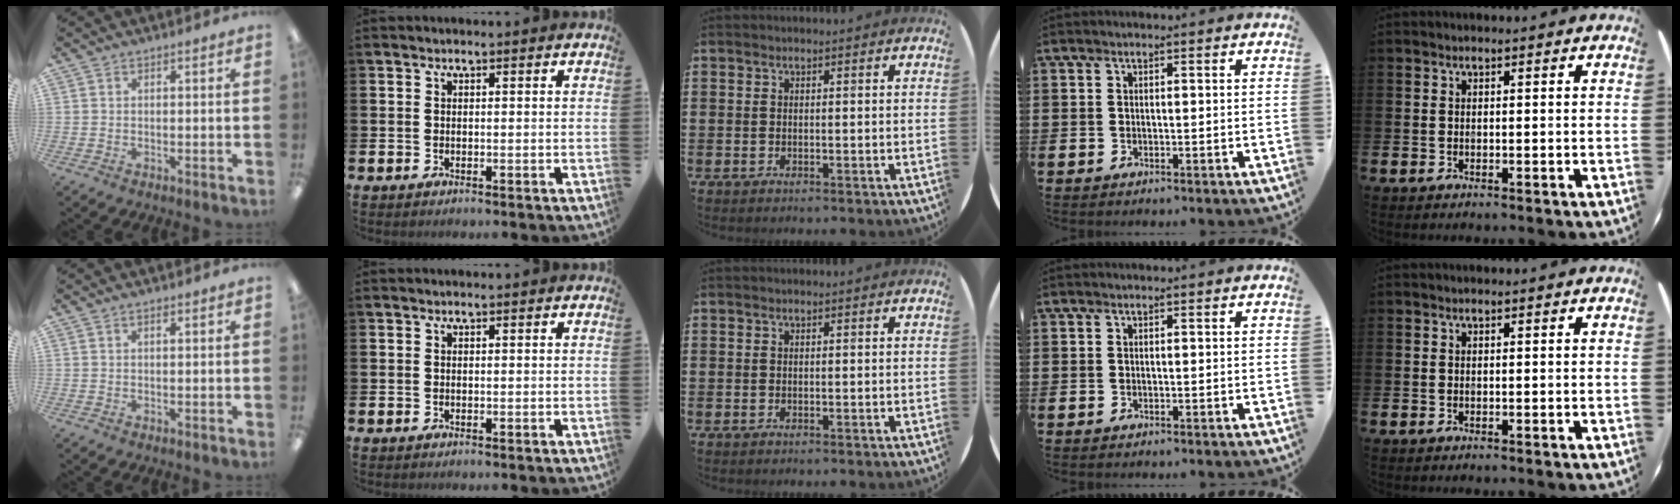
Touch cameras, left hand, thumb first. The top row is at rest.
{"thumb": {"total": 0.6, "force": [0.5, 0.2, 0.3], "torque": [-0.001, -0.001, 0.007]}}